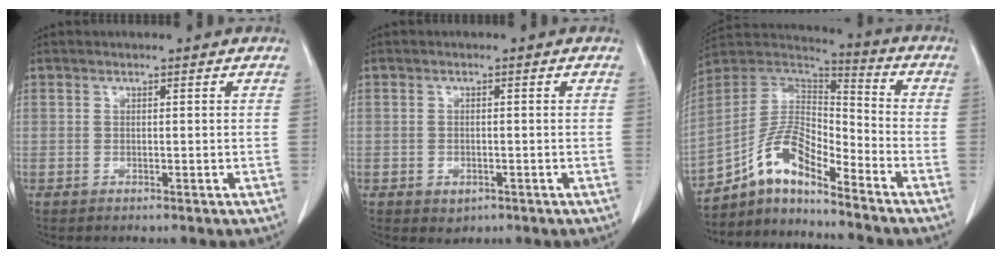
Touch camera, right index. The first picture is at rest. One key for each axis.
{"total": 1.8, "fx": -0.8, "fy": 1.4, "fz": 0.8, "tx": -0.007, "ty": 0.002, "tz": -0.002}
{"total": 10.9, "fx": -8.2, "fy": 2.8, "fz": 6.6, "tx": -0.133, "ty": 0.038, "tz": -0.153}